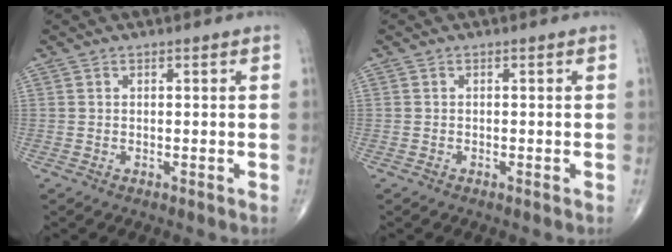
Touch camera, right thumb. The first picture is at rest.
{"total": 0.0}